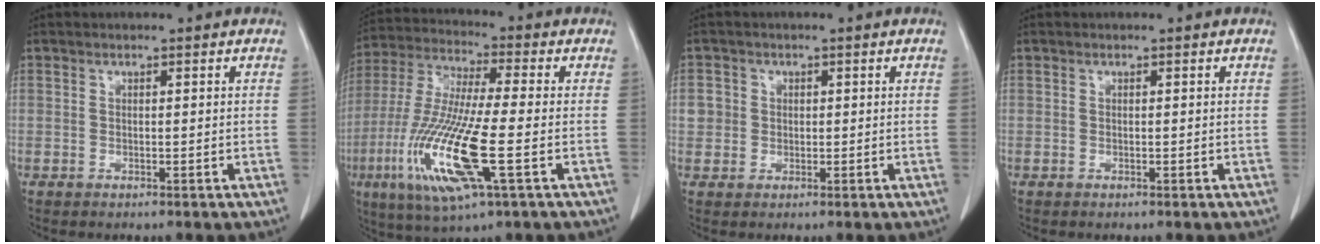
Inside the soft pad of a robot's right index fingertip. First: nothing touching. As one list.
[{"total": 17.3, "force": [-5.1, 2.1, 16.4], "torque": [-0.355, -0.026, -0.092]}, {"total": 3.7, "force": [0.3, 3.6, 0.8], "torque": [-0.011, 0.014, 0.009]}, {"total": 0.0}]